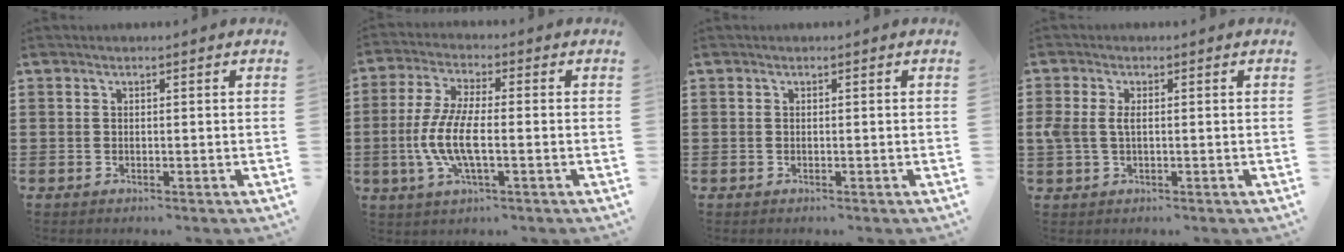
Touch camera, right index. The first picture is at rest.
{"total": 8.0, "force": [-2.0, 2.4, 7.4], "torque": [-0.173, -0.012, -0.047]}
{"total": 0.0}
{"total": 2.8, "force": [0.2, 1.5, 2.4], "torque": [-0.063, 0.001, -0.003]}